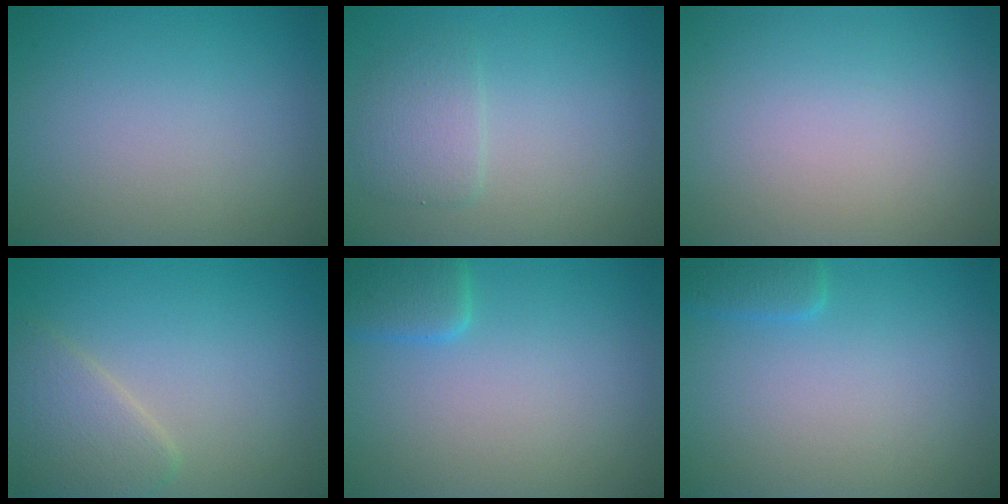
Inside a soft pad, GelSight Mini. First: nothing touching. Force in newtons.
{"total": 2.3, "press": 2.3, "slide": 0.3}
{"total": 0.0}
{"total": 3.3, "press": 3.3, "slide": 0.2}
{"total": 2.5, "press": 2.5, "slide": 0.2}
{"total": 1.6, "press": 1.6, "slide": 0.1}